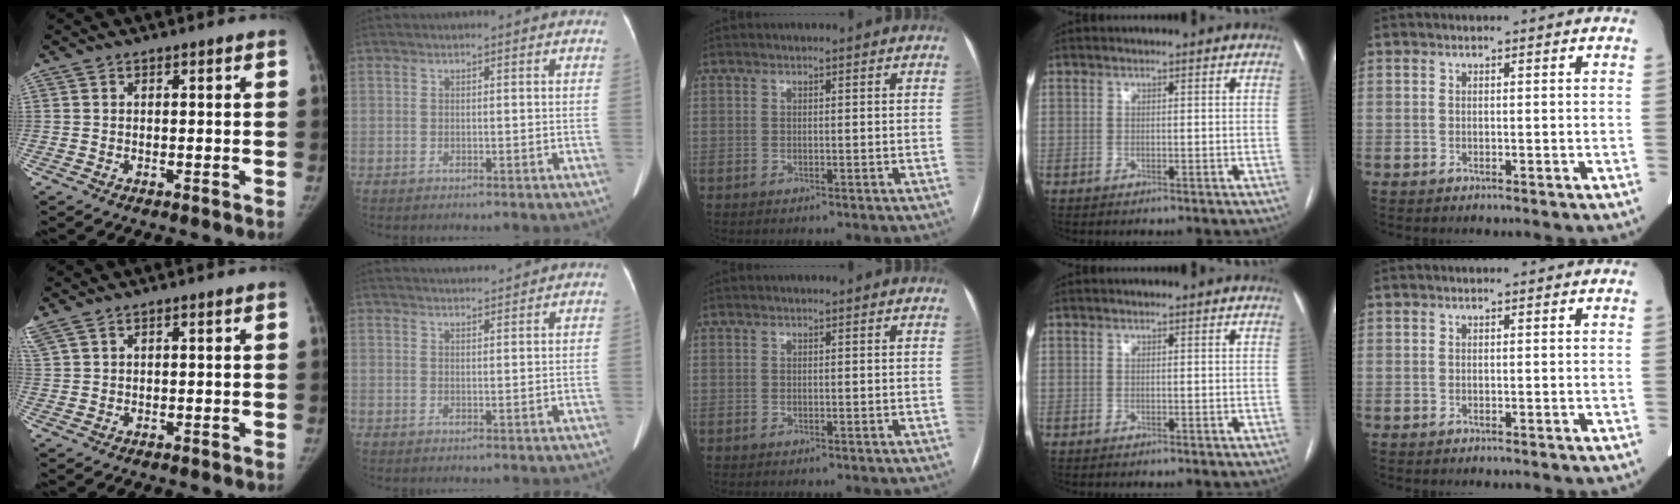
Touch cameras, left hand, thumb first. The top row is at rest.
{"thumb": {"total": 3.4, "force": [2.4, 1.1, 2.1], "torque": [-0.064, 0.015, 0.061]}, "index": {"total": 3.6, "force": [3.5, -0.1, 0.4], "torque": [-0.013, 0.018, 0.053]}}